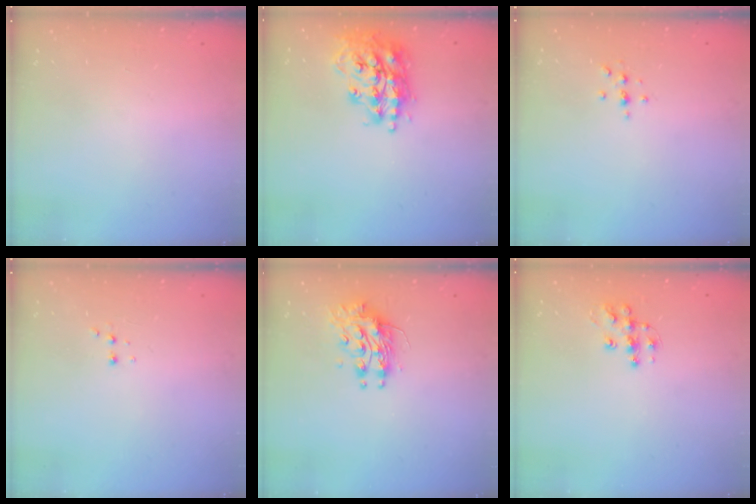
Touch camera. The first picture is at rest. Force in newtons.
{"total": 17.7, "press": 17.6, "slide": 1.3}
{"total": 2.8, "press": 2.7, "slide": 0.3}
{"total": 2.9, "press": 2.8, "slide": 1.0}
{"total": 10.4, "press": 10.4, "slide": 0.6}
{"total": 9.8, "press": 9.8, "slide": 0.6}